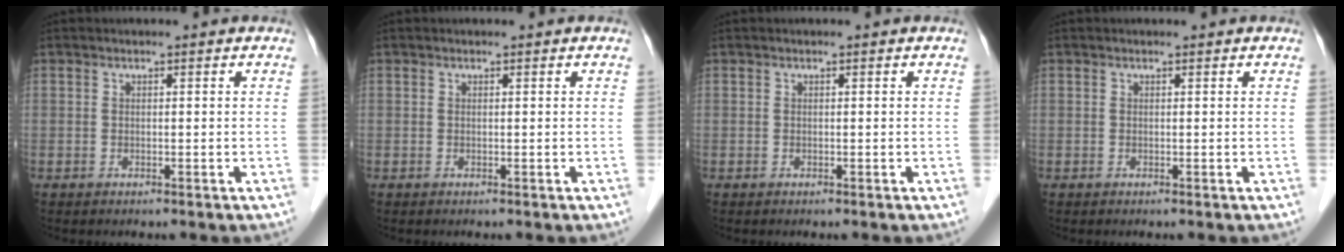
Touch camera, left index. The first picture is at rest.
{"total": 0.0}
{"total": 0.0}
{"total": 0.0}